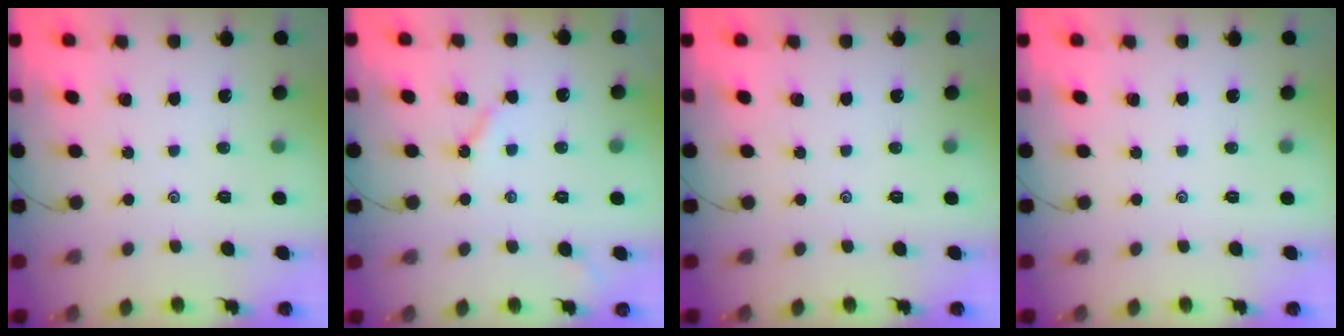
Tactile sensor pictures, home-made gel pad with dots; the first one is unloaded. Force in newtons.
{"total": 4.4, "press": 4.3, "slide": 0.9}
{"total": 0.0}
{"total": 0.0}